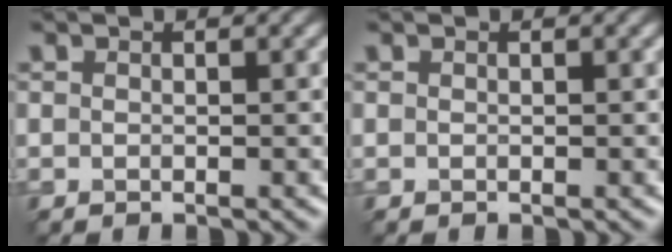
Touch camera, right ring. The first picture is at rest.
{"total": 0.0}